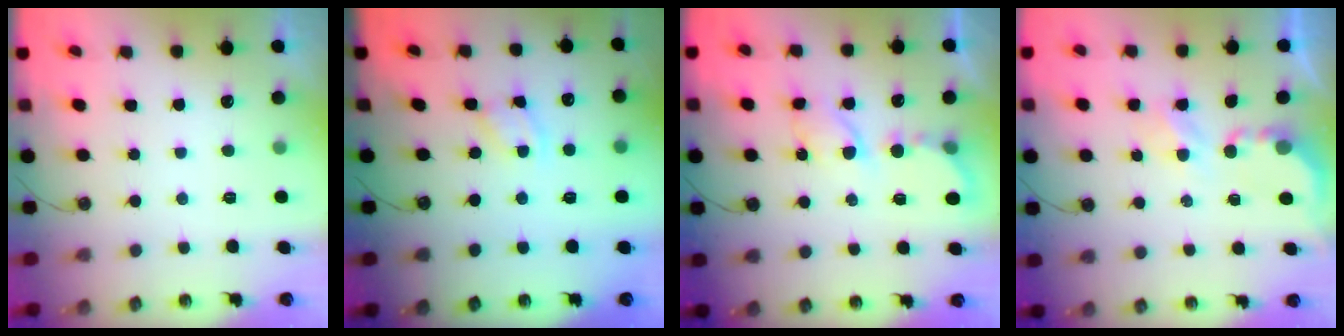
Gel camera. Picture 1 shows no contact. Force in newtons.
{"total": 2.1, "press": 2.1, "slide": 0.4}
{"total": 6.2, "press": 6.2, "slide": 0.3}
{"total": 4.0, "press": 3.9, "slide": 0.3}